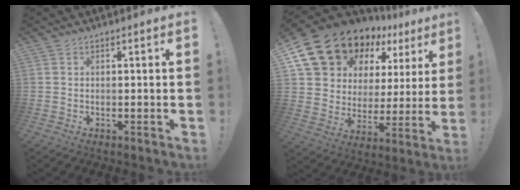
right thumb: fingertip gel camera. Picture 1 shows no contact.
{"total": 18.6, "force": [14.3, 9.9, 6.7], "torque": [-0.115, -0.107, 0.279]}